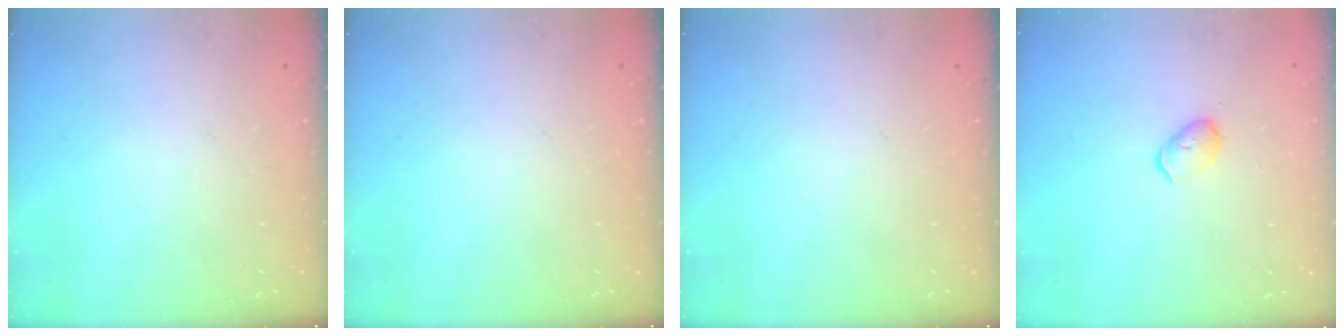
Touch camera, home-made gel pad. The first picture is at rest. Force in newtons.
{"total": 0.0}
{"total": 0.0}
{"total": 4.1, "press": 4.0, "slide": 0.8}